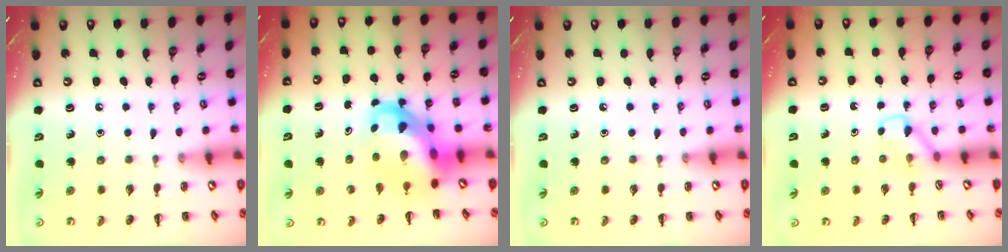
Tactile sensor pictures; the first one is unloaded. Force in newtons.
{"total": 7.9, "press": 7.5, "slide": 2.3}
{"total": 0.0}
{"total": 2.9, "press": 2.7, "slide": 1.2}